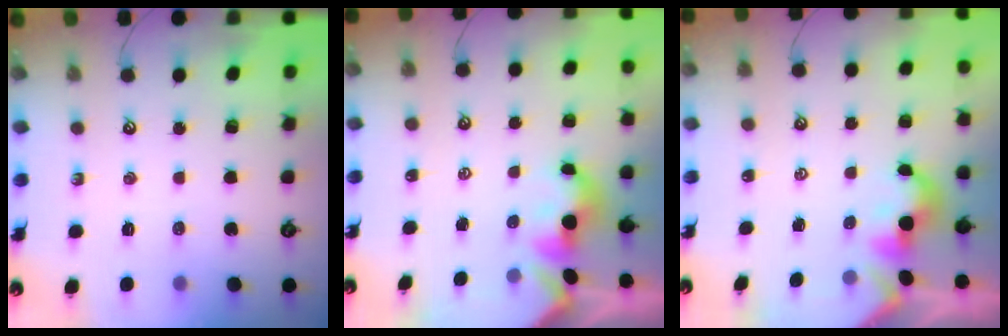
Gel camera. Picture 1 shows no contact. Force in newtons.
{"total": 1.5, "press": 1.5, "slide": 0.2}
{"total": 2.0, "press": 1.9, "slide": 0.4}